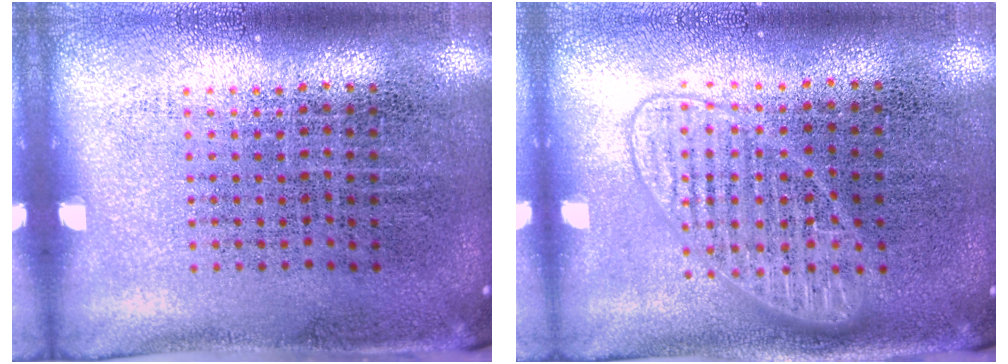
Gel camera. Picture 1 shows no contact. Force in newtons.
{"total": 2.7, "press": 2.7, "slide": 0.4}